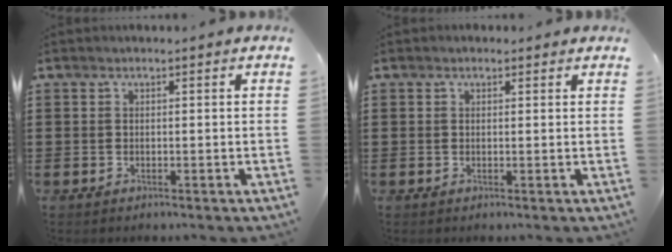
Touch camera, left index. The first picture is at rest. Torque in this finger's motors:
{"motor_torque": [2.14, 0.00, -0.37, 0.00]}